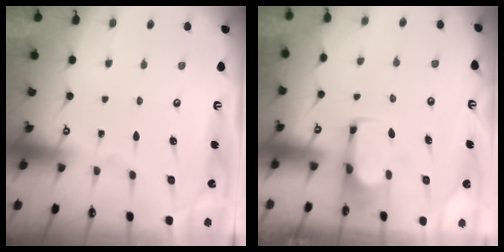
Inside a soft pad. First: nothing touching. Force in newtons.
{"total": 2.5, "press": 2.4, "slide": 0.9}